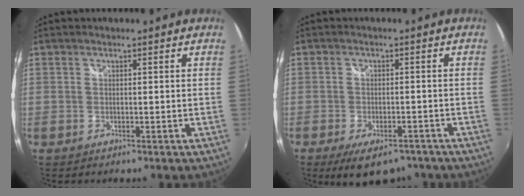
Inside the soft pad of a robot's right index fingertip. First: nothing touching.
{"total": 9.1, "force": [-6.5, 3.9, 5.0], "torque": [-0.103, -0.018, -0.099]}